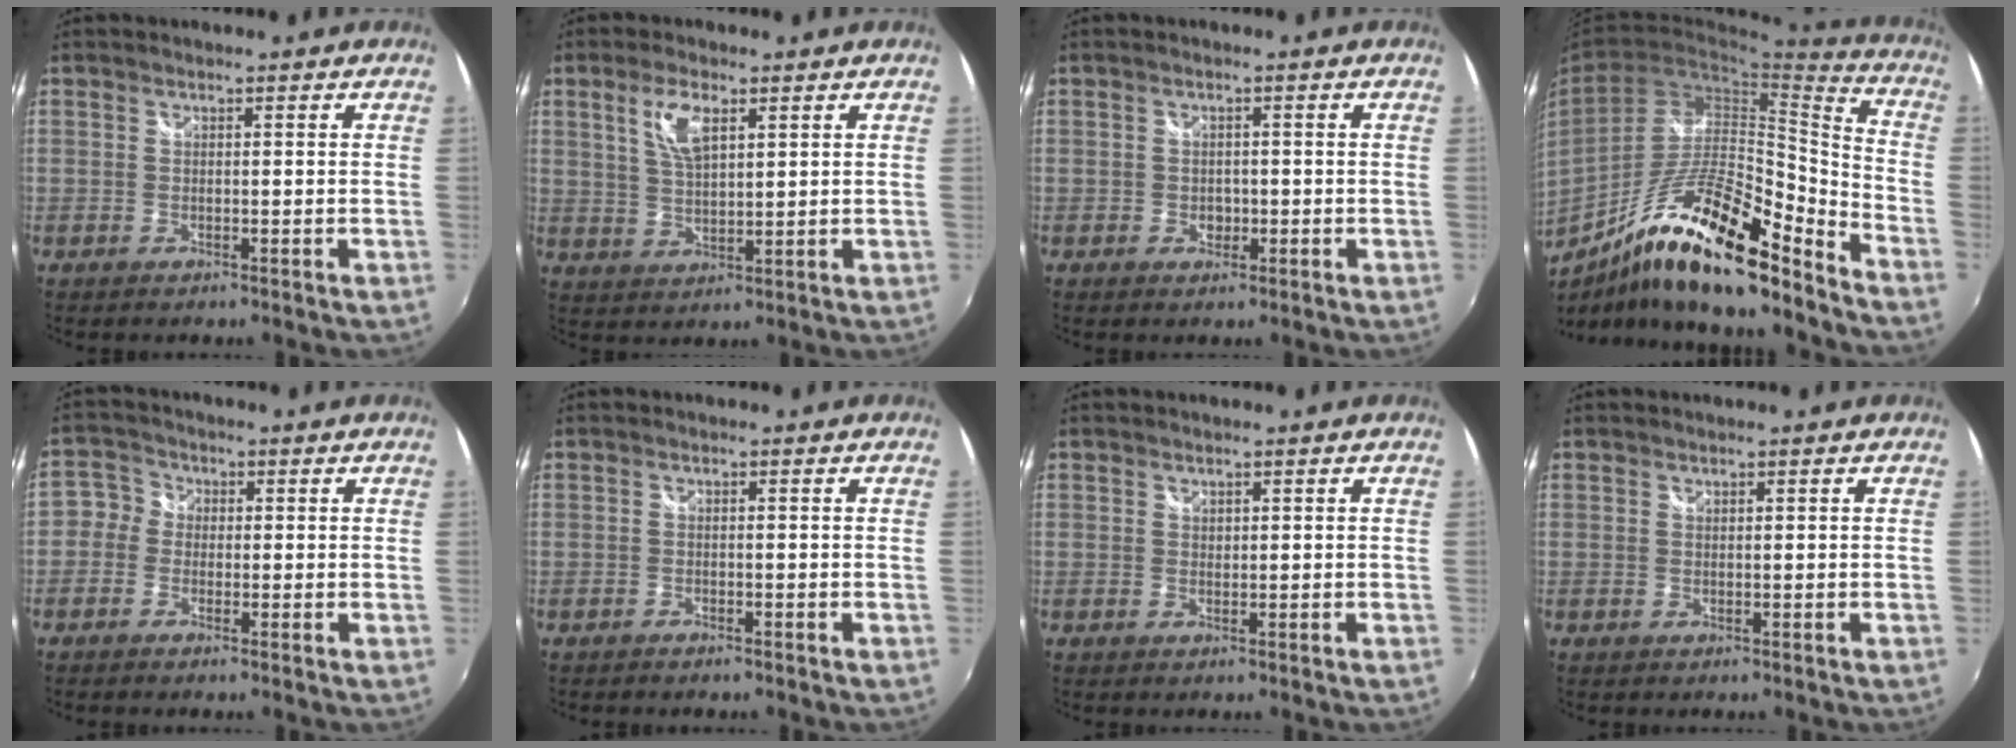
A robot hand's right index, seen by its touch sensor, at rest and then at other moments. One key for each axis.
{"total": 6.3, "fx": 2.9, "fy": 2.5, "fz": 5.1, "tx": -0.096, "ty": 0.004, "tz": 0.058}
{"total": 2.0, "fx": -0.6, "fy": 1.7, "fz": 0.8, "tx": -0.013, "ty": 0.000, "tz": -0.007}
{"total": 20.9, "fx": -13.8, "fy": 4.1, "fz": 15.2, "tx": -0.258, "ty": -0.010, "tz": -0.251}
{"total": 4.1, "fx": -1.3, "fy": 3.7, "fz": 0.9, "tx": -0.013, "ty": 0.009, "tz": -0.039}
{"total": 1.0, "fx": -0.8, "fy": 0.3, "fz": 0.3, "tx": -0.009, "ty": -0.005, "tz": -0.016}
{"total": 0.6, "fx": 0.5, "fy": 0.4, "fz": 0.0, "tx": 0.000, "ty": 0.000, "tz": 0.008}
{"total": 0.0}